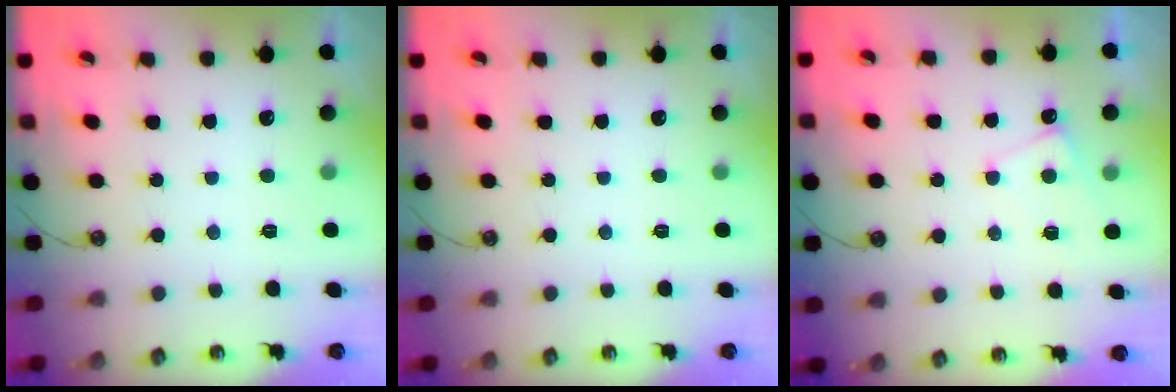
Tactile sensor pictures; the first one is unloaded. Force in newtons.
{"total": 0.0}
{"total": 1.7, "press": 1.7, "slide": 0.4}